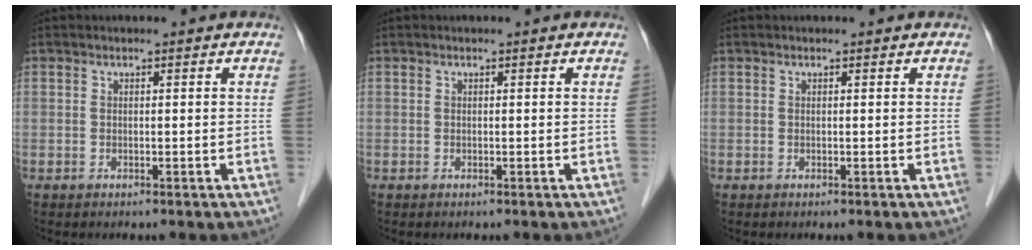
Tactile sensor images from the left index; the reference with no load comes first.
{"total": 0.0}
{"total": 0.0}